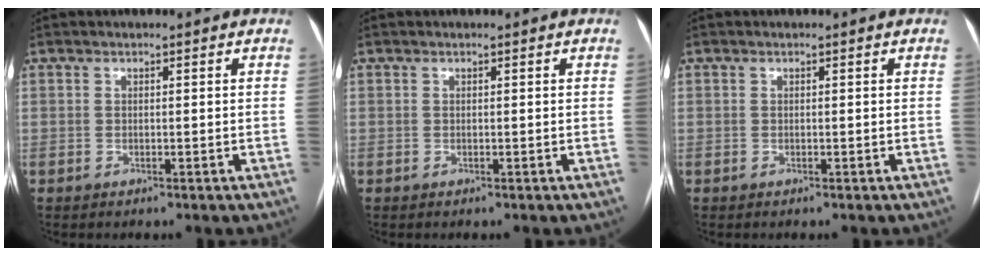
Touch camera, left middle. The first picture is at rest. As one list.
[{"total": 0.0}, {"total": 0.0}]